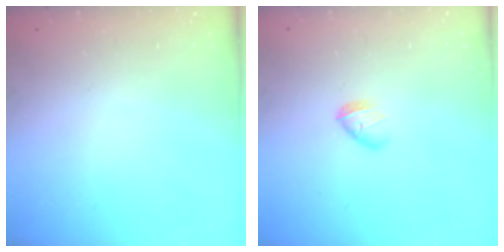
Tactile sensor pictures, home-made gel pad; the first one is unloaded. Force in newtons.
{"total": 4.0, "press": 3.8, "slide": 1.0}